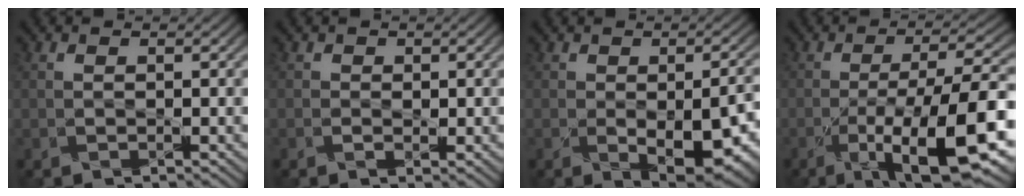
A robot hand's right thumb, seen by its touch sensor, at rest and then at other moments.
{"total": 0.8, "force": [-0.2, 0.7, 0.2], "torque": [-0.004, -0.006, -0.007]}
{"total": 9.2, "force": [-3.0, 5.0, 7.0], "torque": [-0.100, -0.032, -0.032]}
{"total": 14.3, "force": [-6.2, 3.6, 12.4], "torque": [-0.186, -0.001, -0.105]}